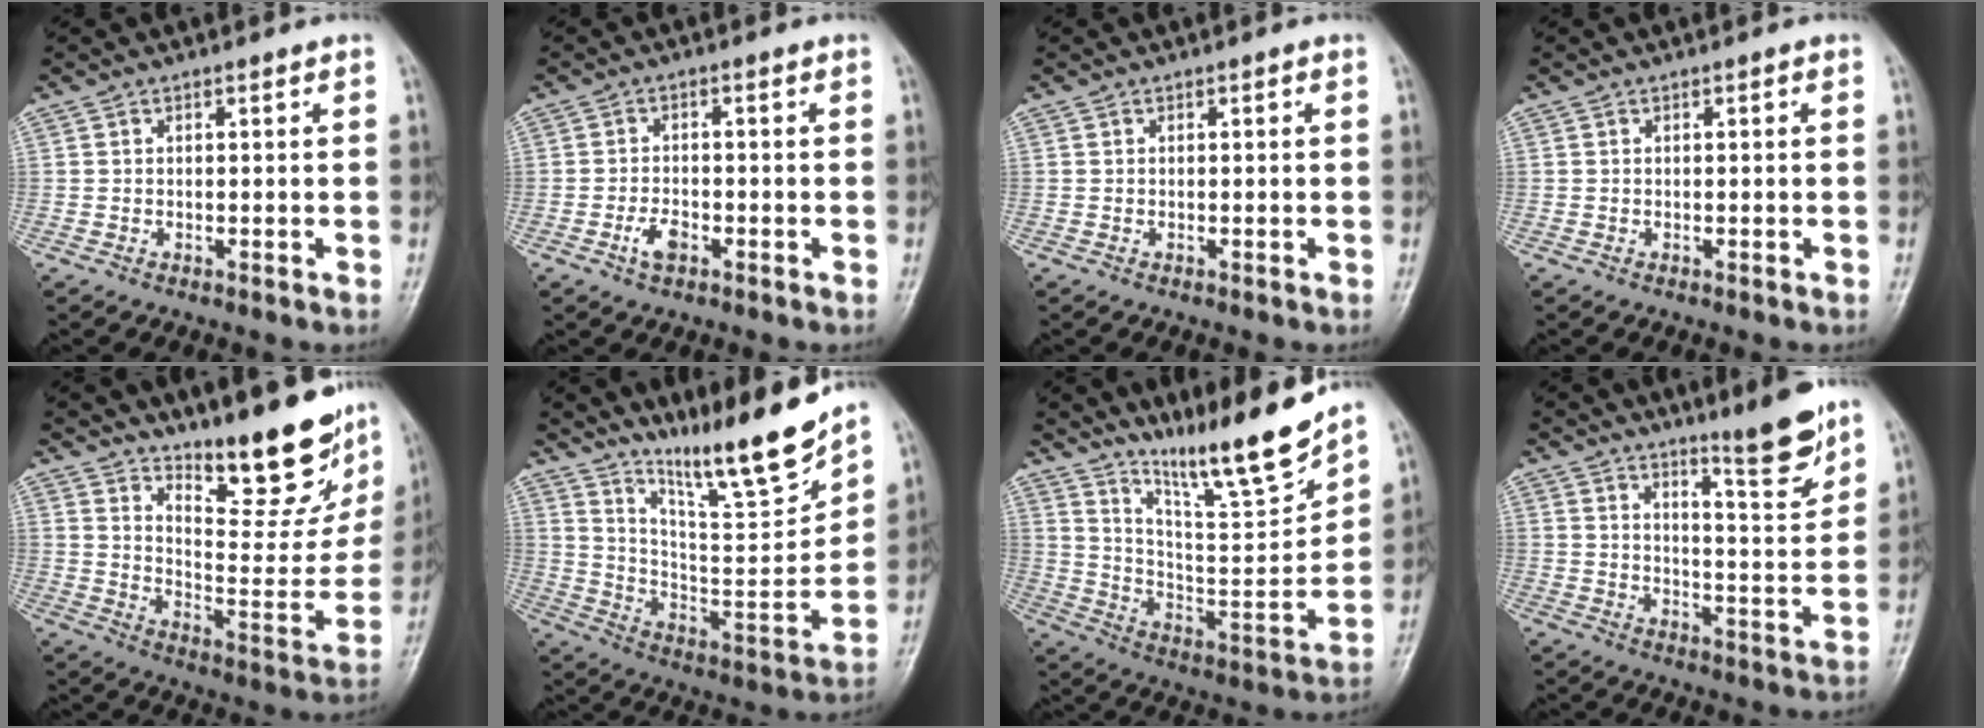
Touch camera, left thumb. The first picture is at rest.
{"total": 3.6, "force": [-1.8, 2.0, 2.4], "torque": [-0.044, 0.009, -0.034]}
{"total": 0.0}
{"total": 0.0}
{"total": 21.1, "force": [16.0, 6.3, 12.2], "torque": [-0.132, -0.117, 0.235]}
{"total": 17.7, "force": [14.3, 1.8, 10.2], "torque": [-0.134, -0.095, 0.254]}
{"total": 17.4, "force": [14.2, 1.6, 10.0], "torque": [-0.134, -0.094, 0.252]}
{"total": 9.7, "force": [7.2, 1.0, 6.4], "torque": [-0.082, -0.067, 0.115]}